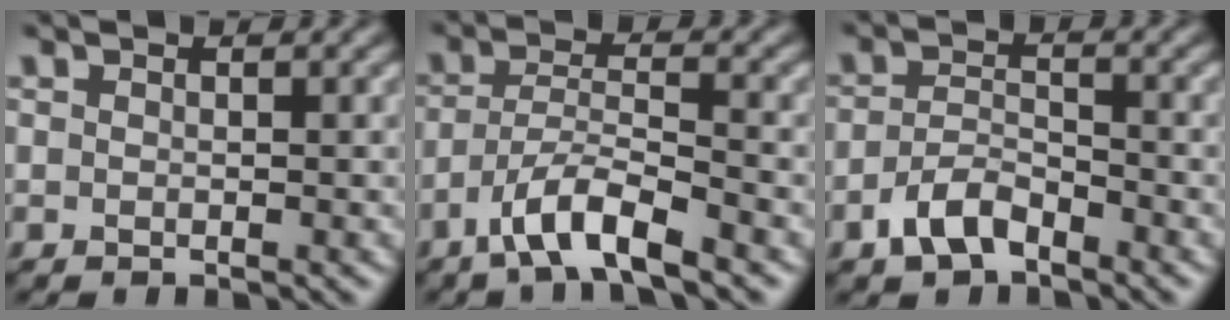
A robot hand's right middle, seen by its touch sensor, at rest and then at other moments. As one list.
[{"total": 5.1, "force": [-3.3, 1.0, 3.7], "torque": [-0.068, 0.005, -0.068]}, {"total": 3.3, "force": [-2.2, 1.5, 1.9], "torque": [-0.041, 0.007, -0.047]}]